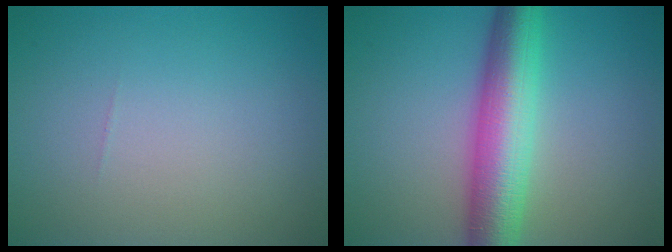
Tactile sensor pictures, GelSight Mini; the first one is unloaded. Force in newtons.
{"total": 7.9, "press": 7.9, "slide": 0.1}